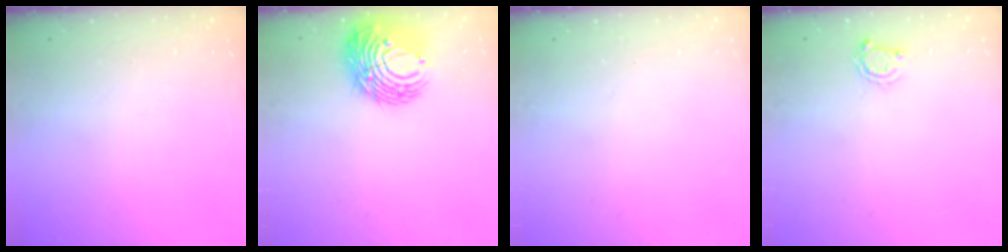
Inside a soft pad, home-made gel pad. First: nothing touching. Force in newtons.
{"total": 13.2, "press": 13.1, "slide": 1.5}
{"total": 0.0}
{"total": 3.8, "press": 3.8, "slide": 0.4}